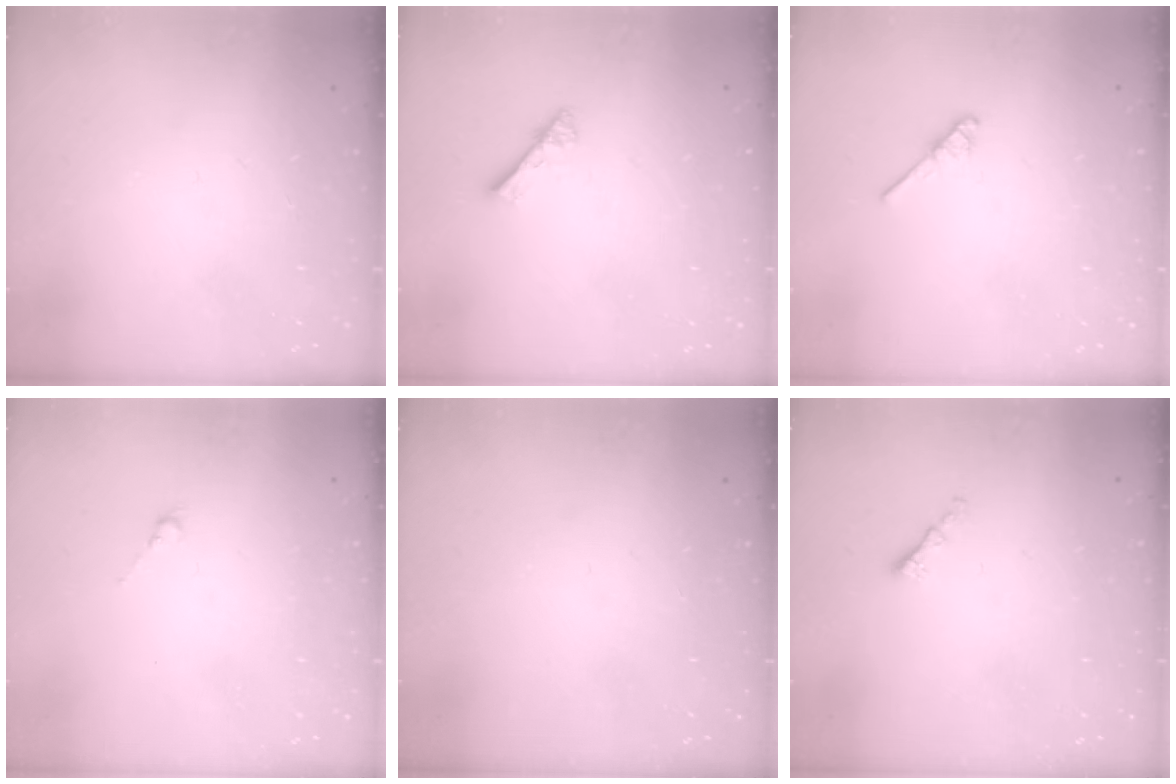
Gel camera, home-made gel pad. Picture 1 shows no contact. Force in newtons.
{"total": 2.8, "press": 2.8, "slide": 0.3}
{"total": 3.7, "press": 3.7, "slide": 0.4}
{"total": 0.5, "press": 0.3, "slide": 0.4}
{"total": 0.0}
{"total": 1.4, "press": 1.2, "slide": 0.6}